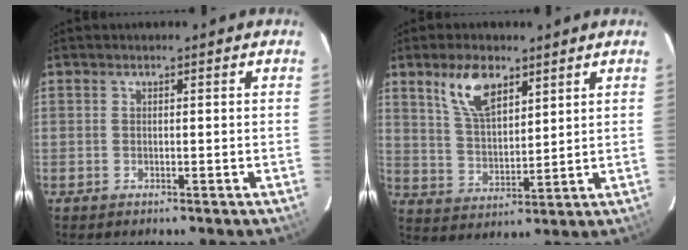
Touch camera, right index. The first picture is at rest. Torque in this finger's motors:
{"motor_torque": [0.85, 0.82, 0.39, 0.07]}